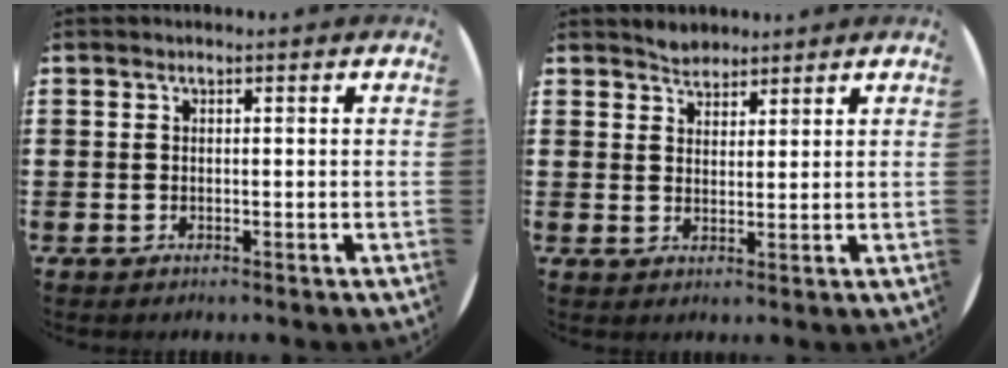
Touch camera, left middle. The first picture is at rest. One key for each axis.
{"total": 2.4, "fx": 2.3, "fy": 0.8, "fz": -0.1, "tx": -0.002, "ty": 0.003, "tz": 0.045}